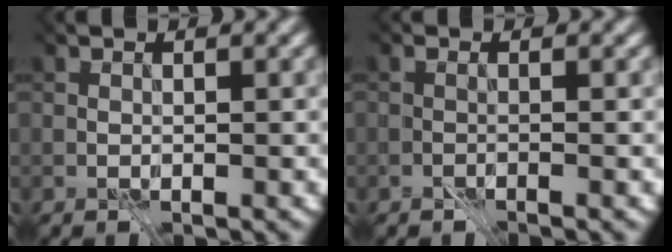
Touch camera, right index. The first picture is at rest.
{"total": 0.9, "force": [-0.4, 0.1, 0.8], "torque": [0.008, 0.003, -0.024]}